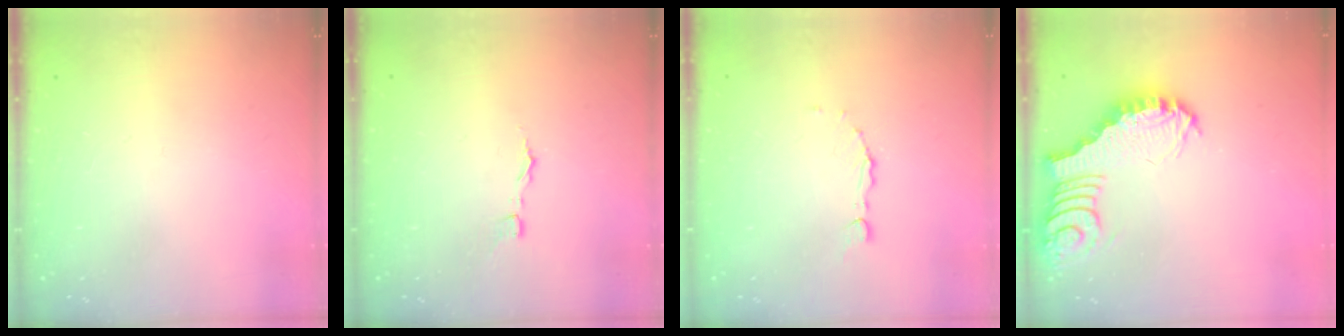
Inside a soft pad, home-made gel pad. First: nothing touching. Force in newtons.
{"total": 2.9, "press": 2.9, "slide": 0.3}
{"total": 1.0, "press": 1.0, "slide": 0.2}
{"total": 3.9, "press": 3.8, "slide": 0.6}